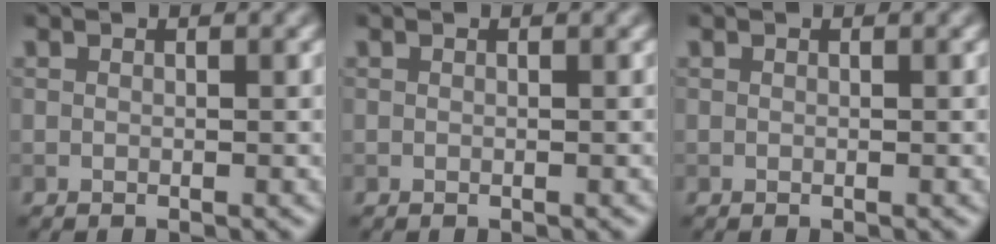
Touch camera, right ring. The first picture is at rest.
{"total": 0.0}
{"total": 0.0}